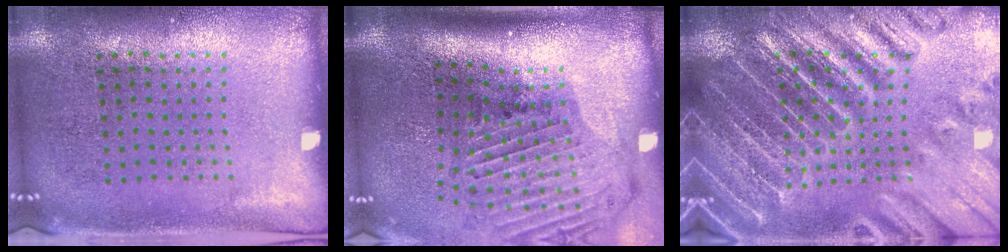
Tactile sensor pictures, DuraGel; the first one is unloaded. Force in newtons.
{"total": 2.9, "press": 2.1, "slide": 1.9}
{"total": 4.4, "press": 4.0, "slide": 1.7}